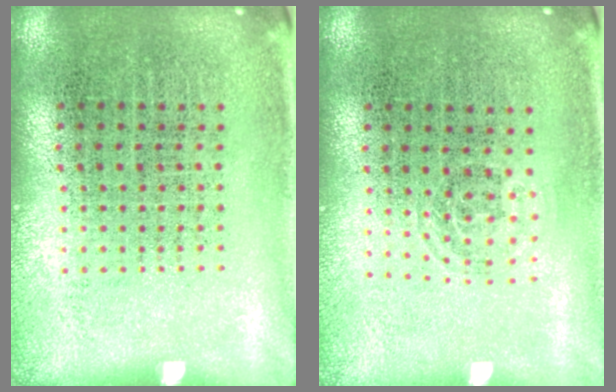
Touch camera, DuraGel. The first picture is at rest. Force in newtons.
{"total": 0.8, "press": 0.6, "slide": 0.5}